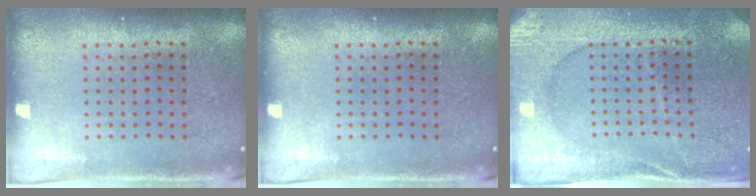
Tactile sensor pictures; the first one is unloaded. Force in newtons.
{"total": 0.0}
{"total": 2.7, "press": 2.7, "slide": 0.3}